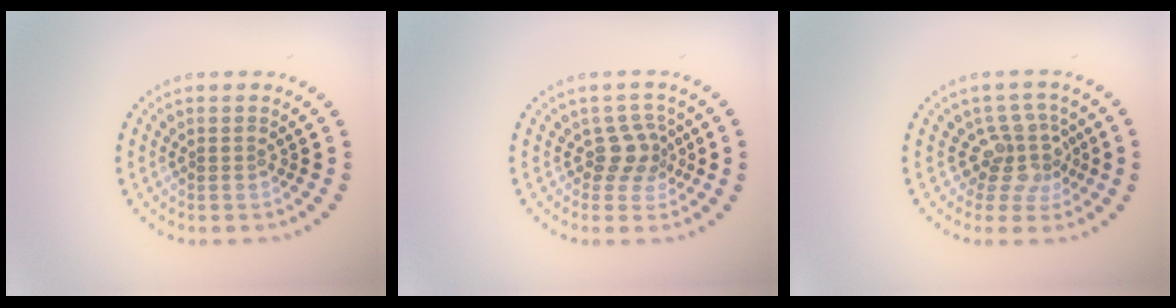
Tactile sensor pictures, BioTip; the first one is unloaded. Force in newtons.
{"total": 2.4, "press": 1.8, "slide": 1.6}
{"total": 3.4, "press": 2.5, "slide": 2.4}